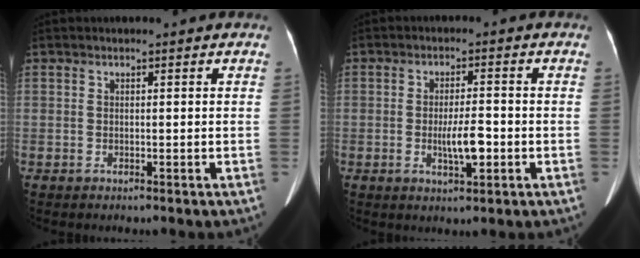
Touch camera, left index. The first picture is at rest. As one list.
[{"total": 4.7, "force": [-1.3, 1.2, 4.4], "torque": [-0.080, -0.004, -0.021]}]